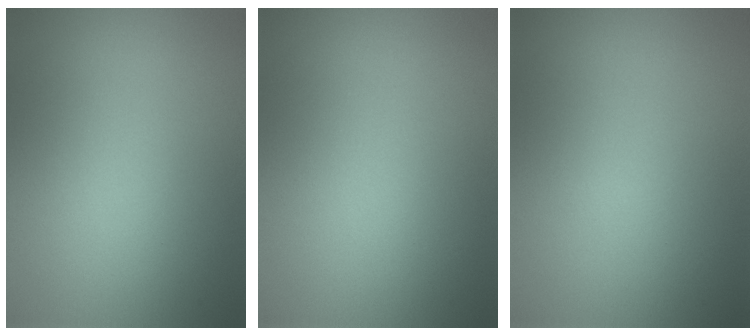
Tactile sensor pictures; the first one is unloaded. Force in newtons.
{"total": 0.0}
{"total": 0.0}